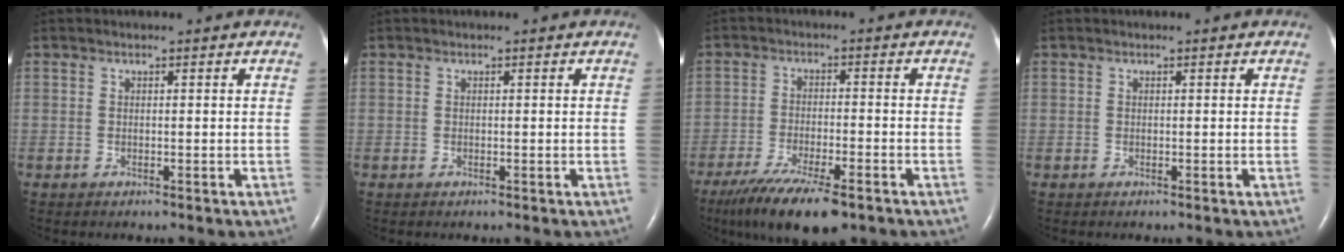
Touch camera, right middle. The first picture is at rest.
{"total": 0.0}
{"total": 12.1, "force": [-8.4, 2.7, 8.2], "torque": [-0.144, -0.027, -0.136]}
{"total": 0.0}